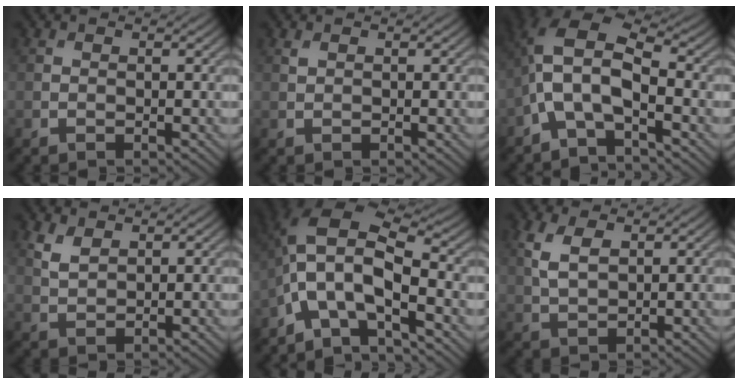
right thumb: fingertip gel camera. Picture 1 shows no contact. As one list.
[{"total": 0.5, "force": [0.4, 0.2, 0.3], "torque": [-0.011, 0.001, 0.009]}, {"total": 8.3, "force": [-2.4, 3.6, 7.0], "torque": [-0.145, 0.014, -0.064]}, {"total": 2.8, "force": [1.8, 1.3, 1.7], "torque": [-0.049, 0.000, 0.042]}, {"total": 10.2, "force": [-3.8, 4.0, 8.5], "torque": [-0.163, 0.007, -0.084]}, {"total": 4.6, "force": [1.7, 2.4, 3.5], "torque": [-0.093, 0.002, 0.036]}]